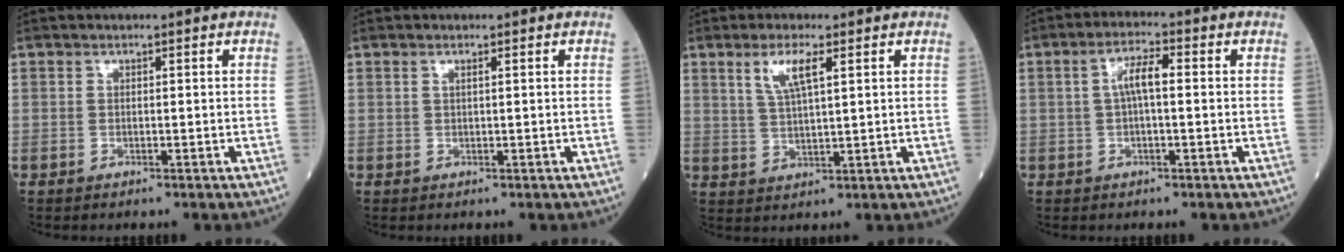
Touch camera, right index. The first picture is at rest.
{"total": 0.6, "force": [0.3, 0.0, 0.5], "torque": [-0.014, 0.002, 0.005]}
{"total": 5.2, "force": [2.5, 0.8, 4.5], "torque": [-0.094, 0.002, 0.051]}
{"total": 4.3, "force": [0.4, 0.9, 4.2], "torque": [-0.080, 0.013, 0.004]}